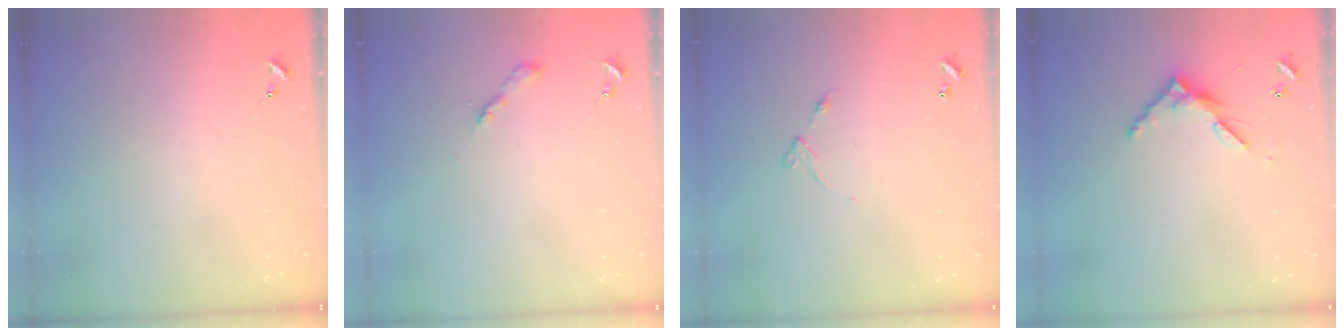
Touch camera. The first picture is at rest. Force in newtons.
{"total": 2.0, "press": 2.0, "slide": 0.2}
{"total": 5.9, "press": 5.9, "slide": 0.6}
{"total": 7.4, "press": 7.4, "slide": 0.4}